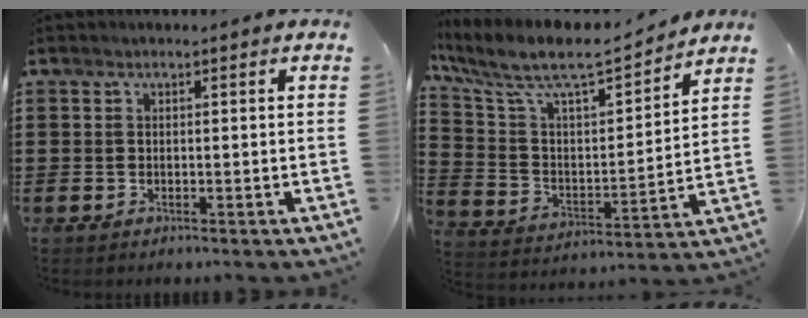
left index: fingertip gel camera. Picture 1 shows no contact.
{"total": 8.5, "force": [7.0, 1.9, 4.5], "torque": [-0.121, -0.051, 0.113]}